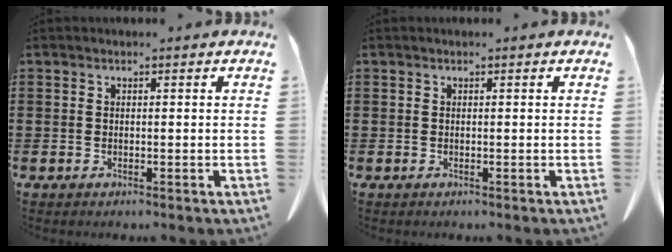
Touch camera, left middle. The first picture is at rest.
{"total": 0.0}